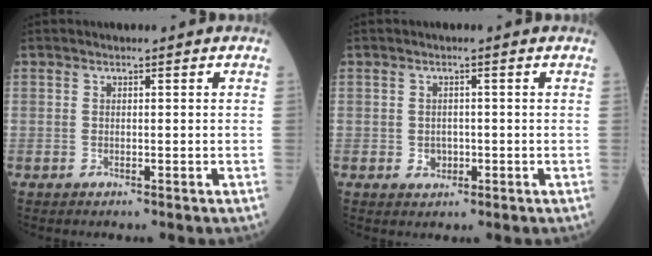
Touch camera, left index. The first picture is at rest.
{"total": 1.8, "force": [-0.4, 1.5, 0.8], "torque": [-0.014, 0.003, -0.001]}